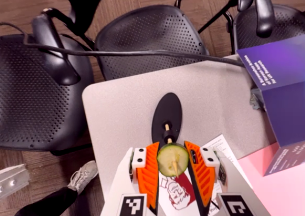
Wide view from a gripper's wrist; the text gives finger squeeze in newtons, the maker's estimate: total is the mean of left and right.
{"total": 14.9, "left": 15.0, "right": 14.8}